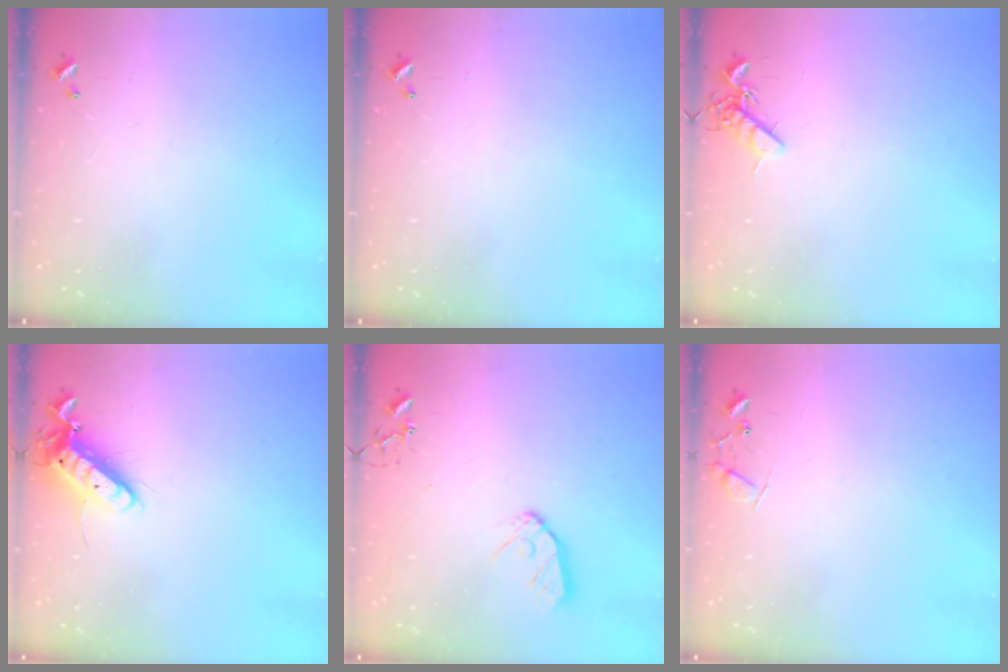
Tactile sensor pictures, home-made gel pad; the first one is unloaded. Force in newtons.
{"total": 0.0}
{"total": 7.7, "press": 7.7, "slide": 1.1}
{"total": 11.9, "press": 11.7, "slide": 2.2}
{"total": 9.1, "press": 9.1, "slide": 0.9}
{"total": 7.7, "press": 7.6, "slide": 0.5}